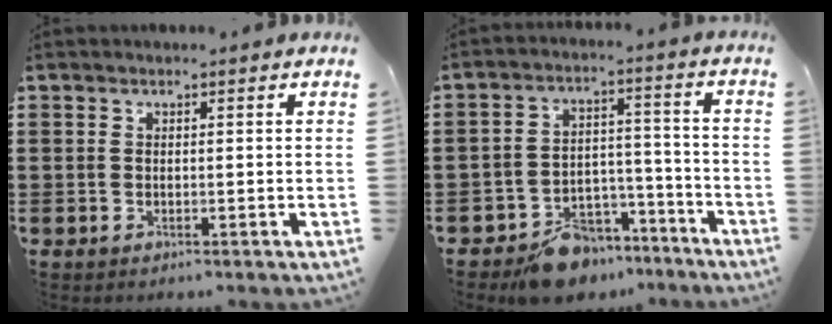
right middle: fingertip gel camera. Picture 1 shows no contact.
{"total": 8.7, "force": [-7.6, 3.7, 2.2], "torque": [-0.019, 0.045, -0.135]}